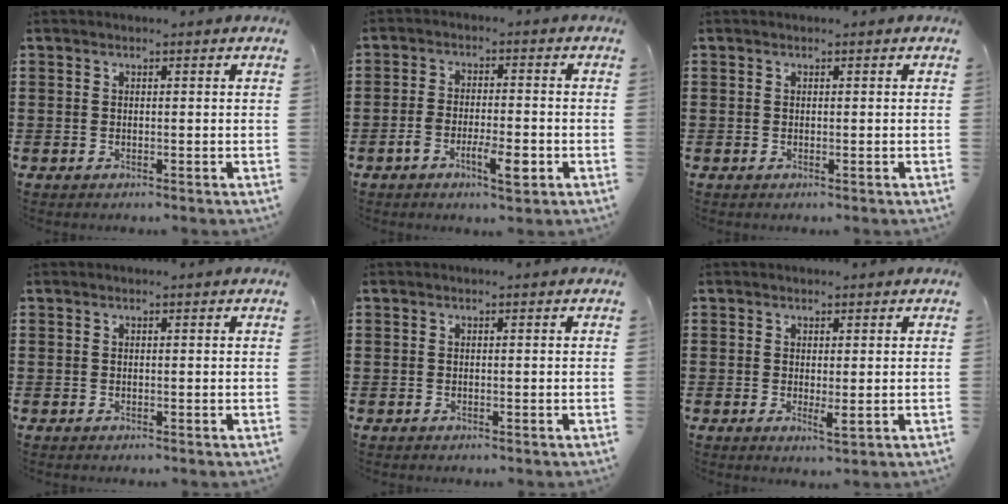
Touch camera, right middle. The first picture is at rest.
{"total": 5.4, "force": [-2.7, 1.8, 4.3], "torque": [-0.088, -0.001, -0.053]}
{"total": 0.0}
{"total": 0.0}
{"total": 0.0}
{"total": 2.1, "force": [0.2, 0.7, 2.0], "torque": [-0.028, -0.005, 0.003]}